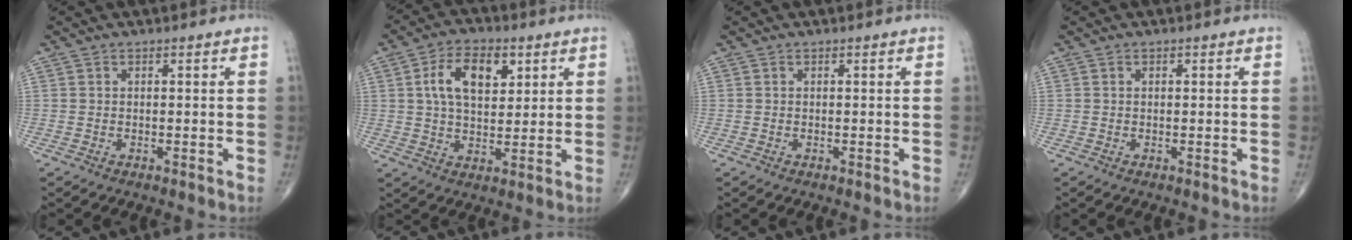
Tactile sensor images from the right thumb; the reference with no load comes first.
{"total": 10.6, "force": [3.4, 6.1, 8.0], "torque": [-0.121, -0.004, 0.059]}
{"total": 0.0}
{"total": 0.0}